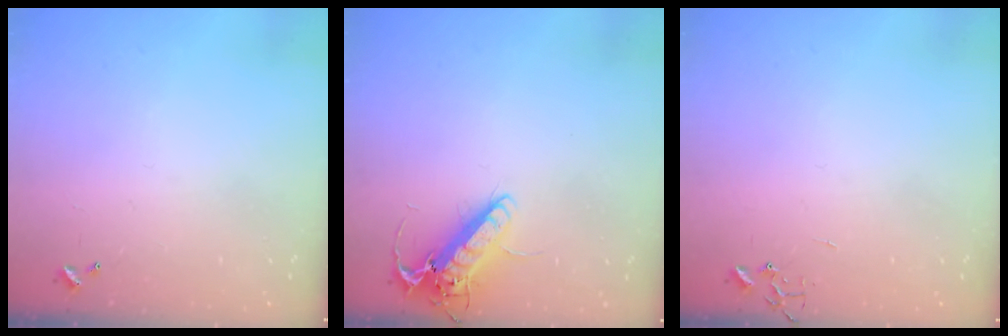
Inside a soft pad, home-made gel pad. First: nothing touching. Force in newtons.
{"total": 13.5, "press": 13.2, "slide": 2.7}
{"total": 0.0}